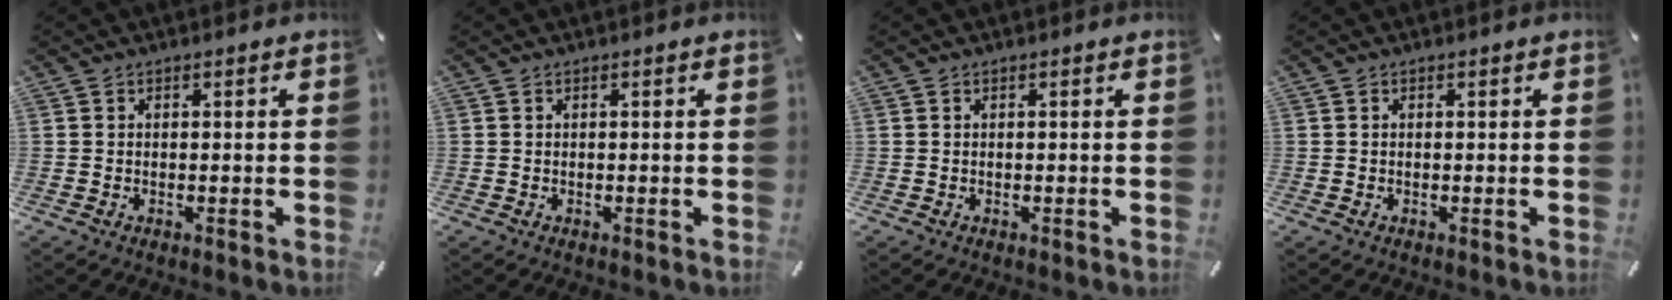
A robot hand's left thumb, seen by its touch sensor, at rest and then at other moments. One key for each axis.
{"total": 0.0}
{"total": 0.0}
{"total": 0.0}